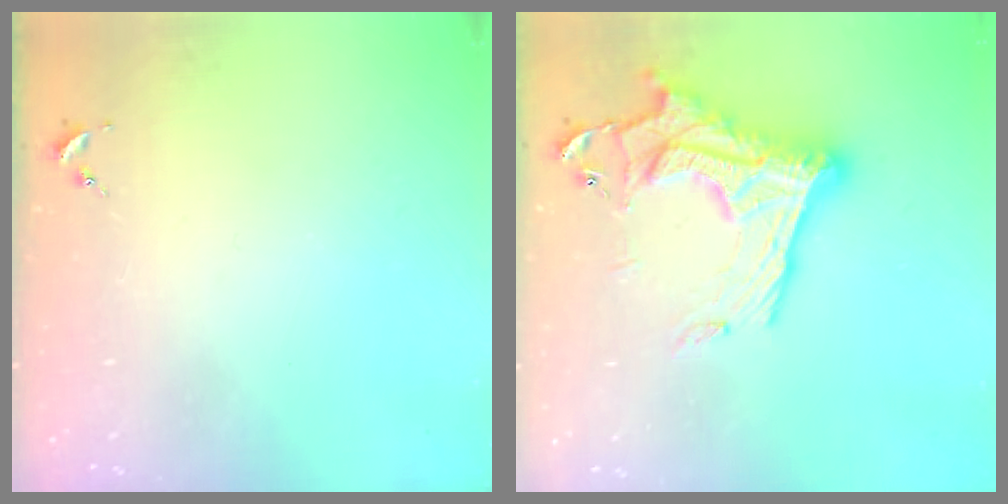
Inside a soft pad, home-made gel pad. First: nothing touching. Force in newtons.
{"total": 23.0, "press": 22.9, "slide": 1.4}